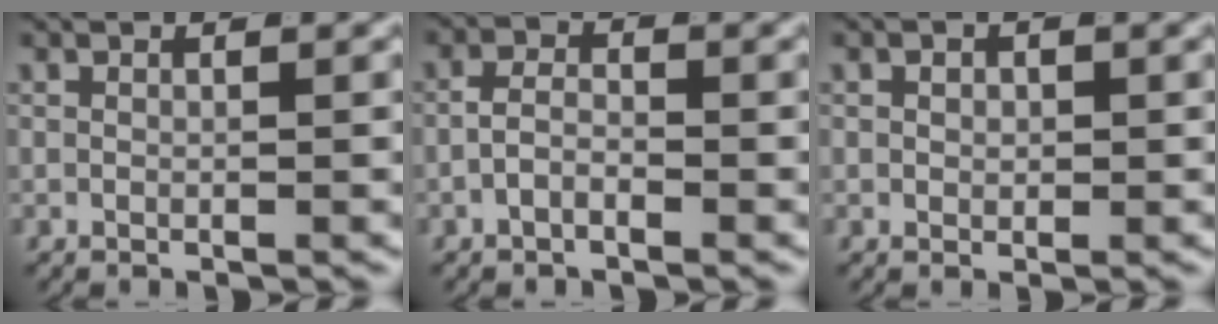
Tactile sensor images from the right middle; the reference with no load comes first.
{"total": 1.7, "force": [-1.0, 0.8, 1.1], "torque": [-0.014, -0.001, -0.020]}
{"total": 0.9, "force": [0.2, 0.7, 0.6], "torque": [-0.006, -0.004, 0.007]}